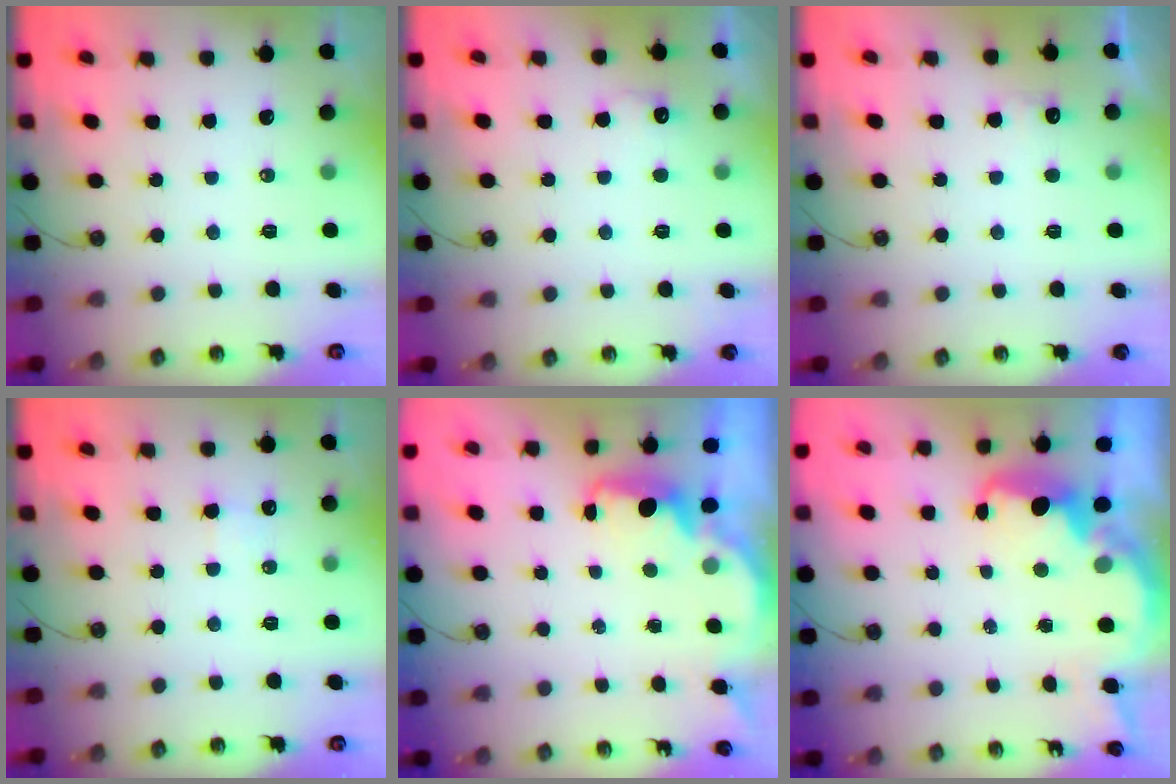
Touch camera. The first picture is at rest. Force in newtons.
{"total": 7.4, "press": 7.2, "slide": 1.4}
{"total": 6.3, "press": 6.2, "slide": 1.3}
{"total": 5.7, "press": 5.6, "slide": 1.2}
{"total": 1.8, "press": 1.6, "slide": 0.7}
{"total": 5.6, "press": 5.6, "slide": 0.5}